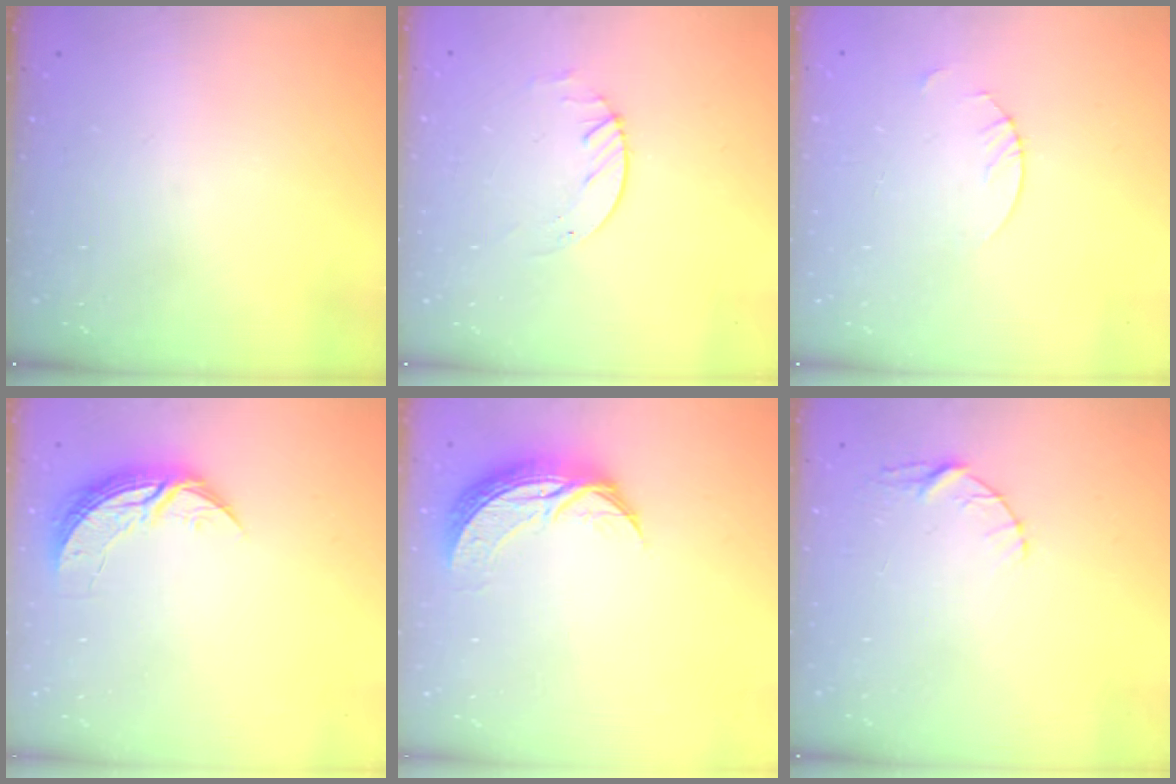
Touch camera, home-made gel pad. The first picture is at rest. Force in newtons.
{"total": 1.7, "press": 1.7, "slide": 0.2}
{"total": 1.8, "press": 1.8, "slide": 0.2}
{"total": 8.4, "press": 8.4, "slide": 0.6}
{"total": 10.1, "press": 10.1, "slide": 0.3}
{"total": 3.4, "press": 3.3, "slide": 0.5}